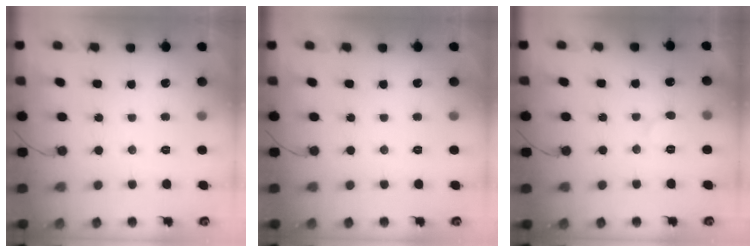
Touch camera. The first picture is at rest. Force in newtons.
{"total": 0.0}
{"total": 6.4, "press": 6.4, "slide": 0.2}